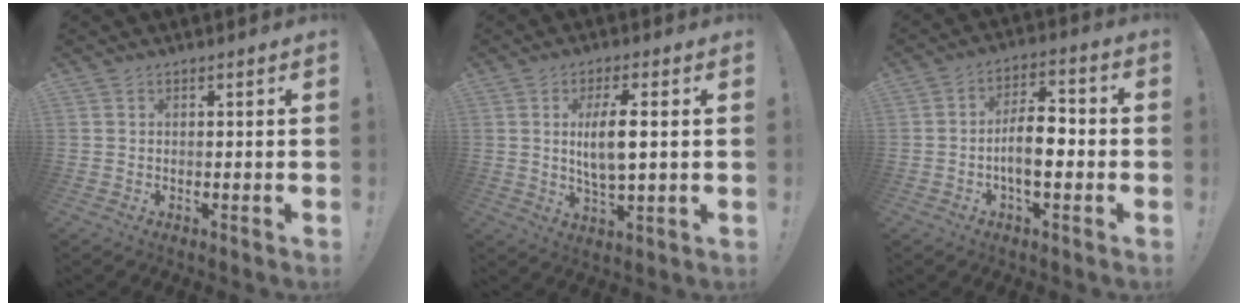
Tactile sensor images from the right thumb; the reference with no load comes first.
{"total": 8.8, "force": [1.4, 2.6, 8.3], "torque": [-0.150, -0.009, 0.017]}
{"total": 10.0, "force": [-2.6, 4.5, 8.5], "torque": [-0.143, 0.016, -0.048]}